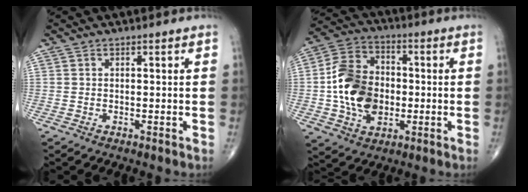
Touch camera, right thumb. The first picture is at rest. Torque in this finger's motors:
{"motor_torque": [0.88, 0.99, 1.56, 0.16, 0.53]}